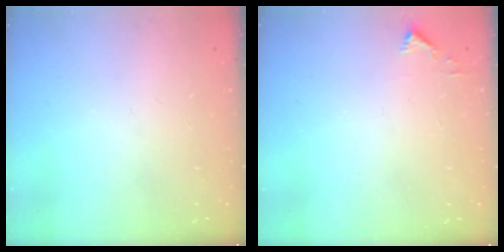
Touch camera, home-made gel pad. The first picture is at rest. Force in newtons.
{"total": 2.3, "press": 2.3, "slide": 0.2}